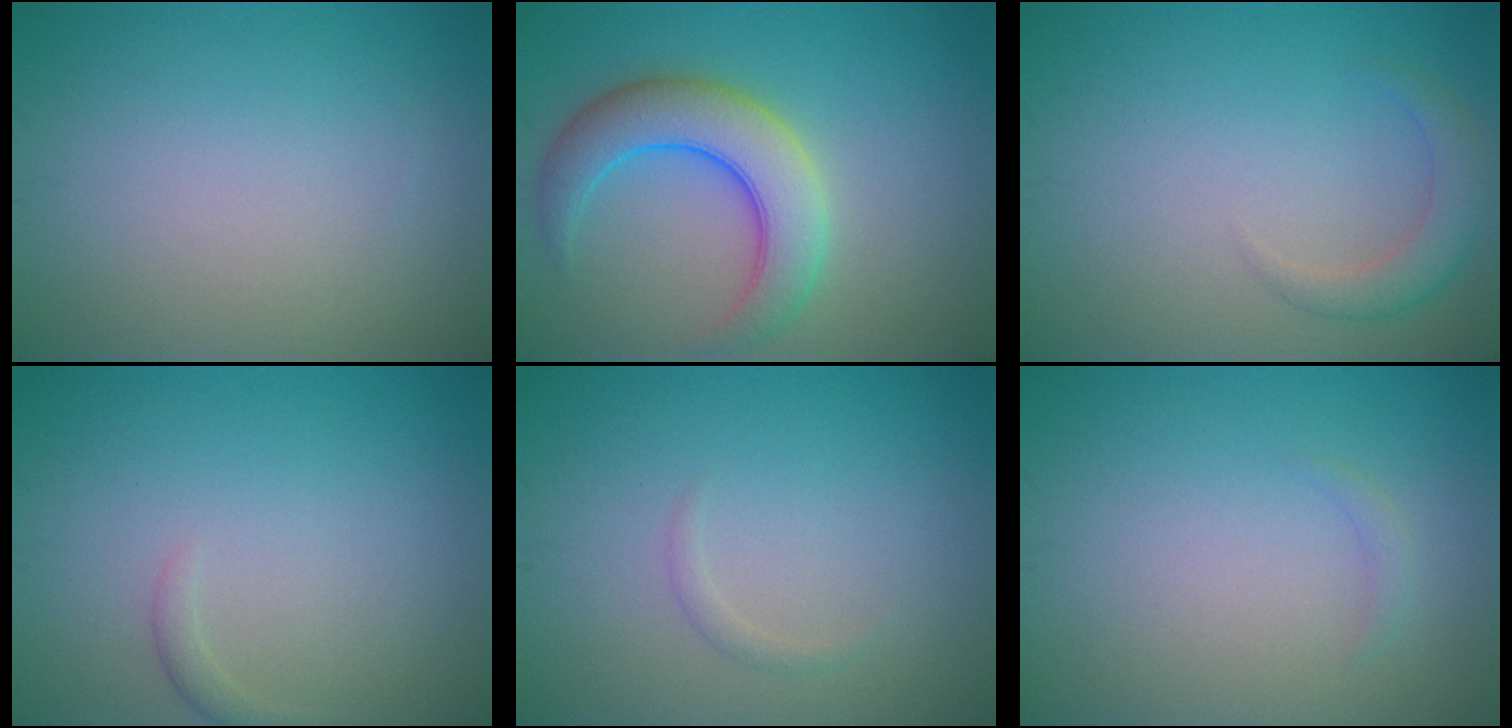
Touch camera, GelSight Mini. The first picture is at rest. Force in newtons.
{"total": 6.4, "press": 6.4, "slide": 0.3}
{"total": 2.4, "press": 2.4, "slide": 0.4}
{"total": 0.9, "press": 0.9, "slide": 0.1}
{"total": 0.8, "press": 0.8, "slide": 0.0}
{"total": 0.7, "press": 0.7, "slide": 0.1}